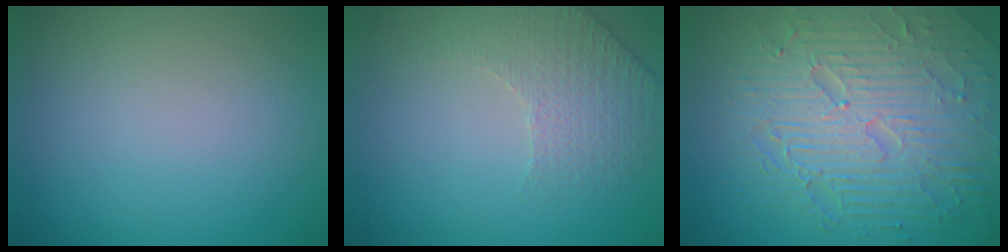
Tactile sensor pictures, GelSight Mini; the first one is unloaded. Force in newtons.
{"total": 1.9, "press": 1.6, "slide": 1.0}
{"total": 8.9, "press": 6.3, "slide": 6.3}